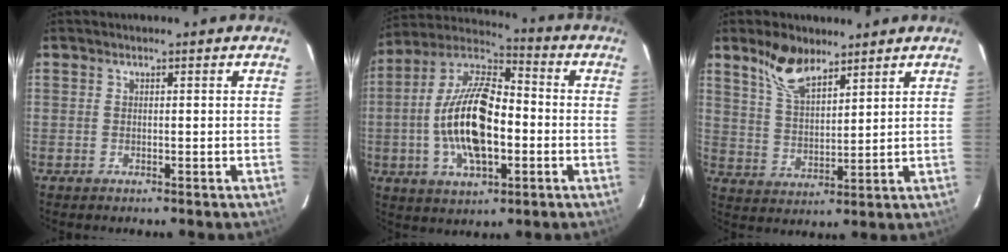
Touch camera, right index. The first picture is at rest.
{"total": 18.1, "force": [-3.0, 8.2, 15.8], "torque": [-0.313, 0.006, -0.057]}
{"total": 8.6, "force": [6.4, 3.4, 4.6], "torque": [-0.085, 0.010, 0.128]}